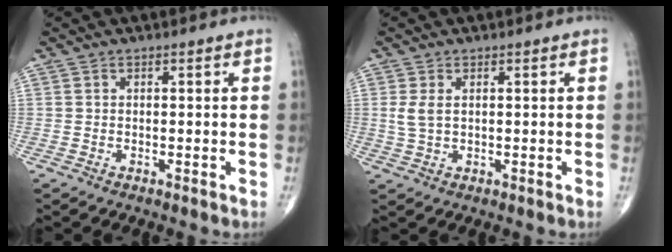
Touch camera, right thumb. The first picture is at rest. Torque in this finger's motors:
{"motor_torque": [-0.21, -0.25, 0.45, 0.14, 0.10]}